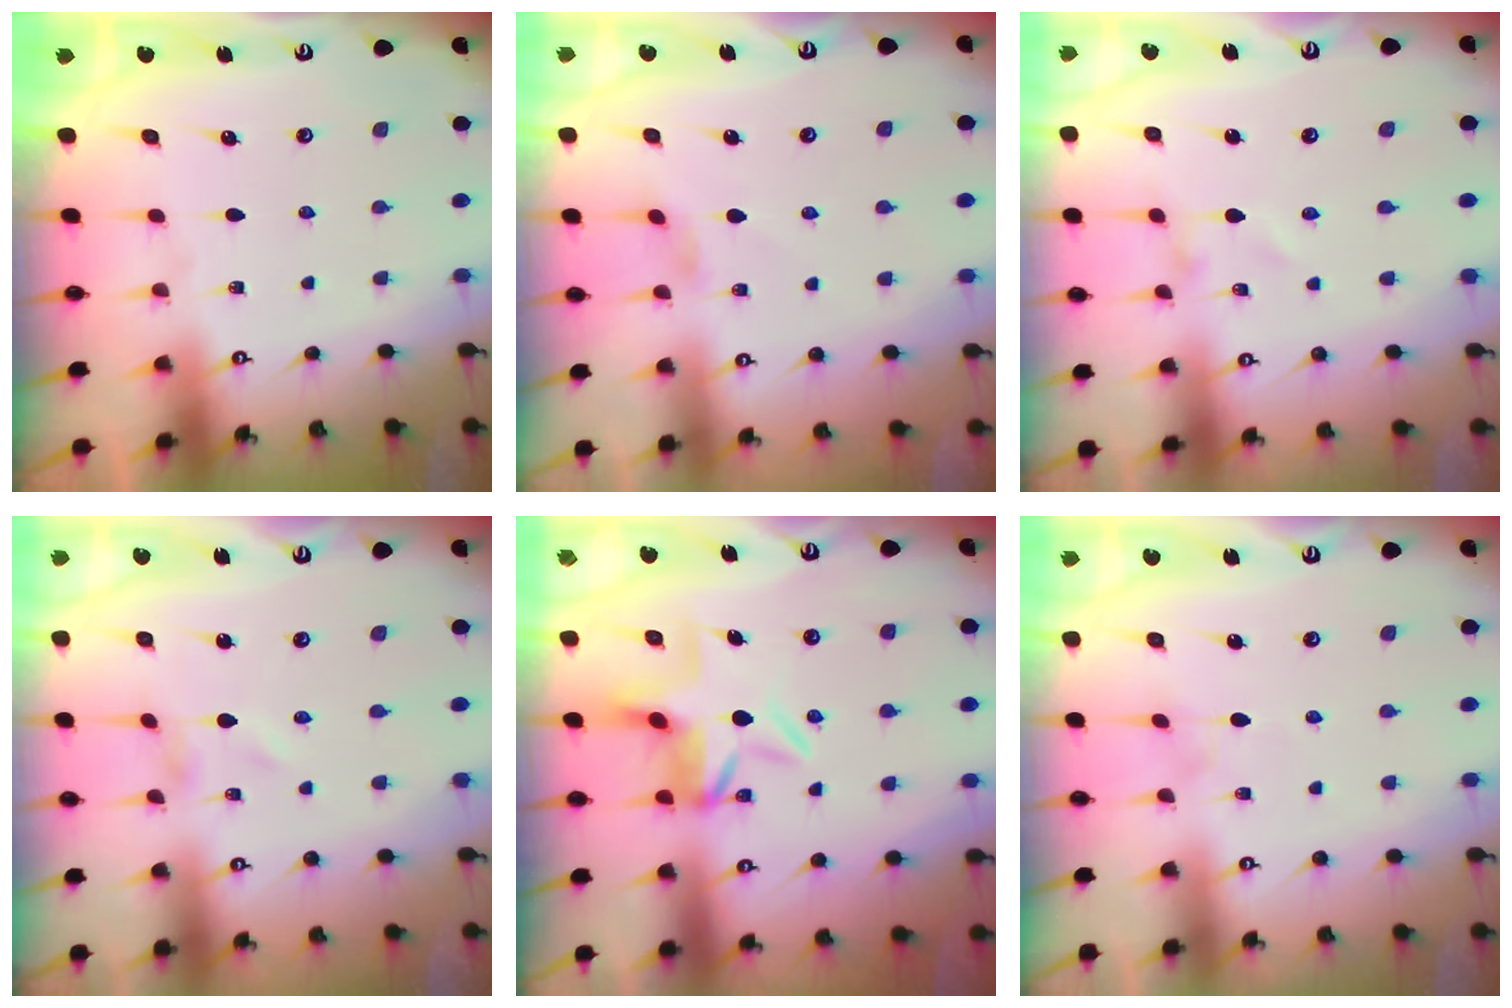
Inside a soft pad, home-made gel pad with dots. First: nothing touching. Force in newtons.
{"total": 1.8, "press": 1.7, "slide": 0.5}
{"total": 1.0, "press": 1.0, "slide": 0.1}
{"total": 1.2, "press": 1.2, "slide": 0.1}
{"total": 5.9, "press": 5.4, "slide": 2.4}
{"total": 2.5, "press": 2.5, "slide": 0.2}